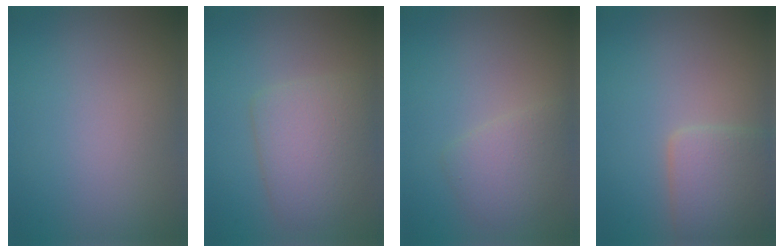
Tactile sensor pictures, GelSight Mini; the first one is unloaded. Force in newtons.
{"total": 4.3, "press": 4.3, "slide": 0.4}
{"total": 2.7, "press": 2.7, "slide": 0.1}
{"total": 3.1, "press": 3.0, "slide": 0.3}